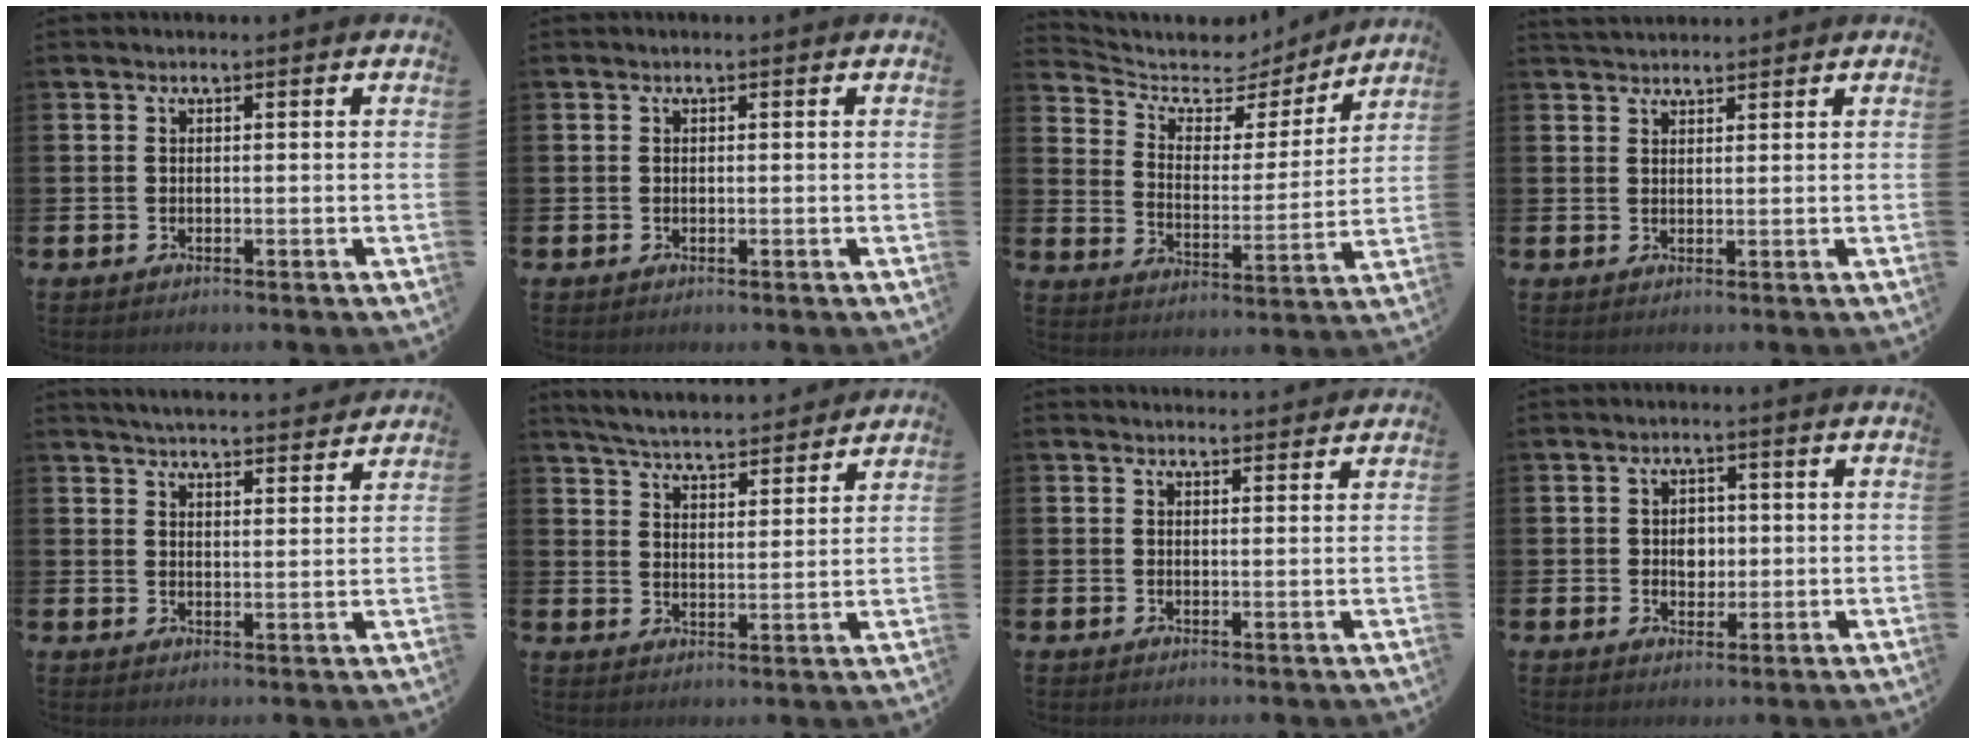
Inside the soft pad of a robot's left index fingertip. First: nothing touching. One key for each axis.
{"total": 0.0}
{"total": 6.3, "fx": 5.3, "fy": 2.9, "fz": 1.5, "tx": -0.058, "ty": -0.042, "tz": 0.086}
{"total": 2.3, "fx": 2.2, "fy": 0.6, "fz": 0.1, "tx": 0.004, "ty": -0.010, "tz": 0.040}
{"total": 4.7, "fx": 4.7, "fy": 0.1, "fz": 0.2, "tx": -0.013, "ty": -0.031, "tz": 0.083}
{"total": 5.7, "fx": 5.6, "fy": 0.6, "fz": 0.7, "tx": -0.038, "ty": -0.038, "tz": 0.098}
{"total": 2.0, "fx": 2.0, "fy": 0.3, "fz": -0.1, "tx": 0.010, "ty": -0.012, "tz": 0.034}
{"total": 2.8, "fx": 0.3, "fy": 2.3, "fz": 1.5, "tx": -0.010, "ty": 0.000, "tz": -0.002}